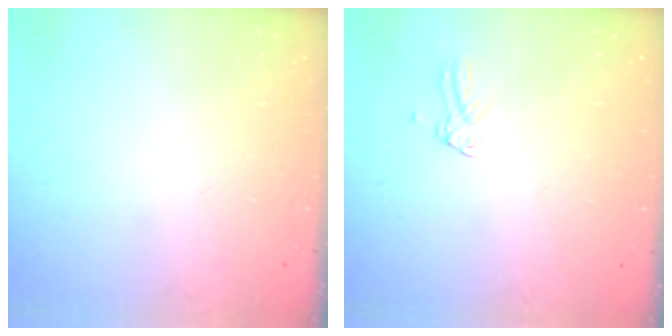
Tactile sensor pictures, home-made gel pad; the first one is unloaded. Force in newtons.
{"total": 0.0}